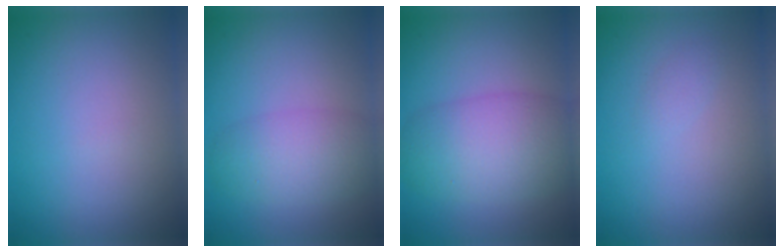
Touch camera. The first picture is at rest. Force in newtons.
{"total": 4.3, "press": 4.2, "slide": 0.2}
{"total": 7.0, "press": 7.0, "slide": 0.5}
{"total": 0.7, "press": 0.7, "slide": 0.0}